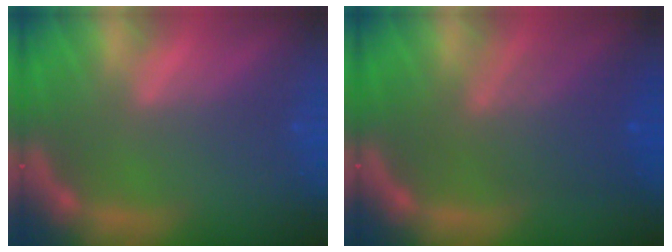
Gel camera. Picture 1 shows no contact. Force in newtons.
{"total": 6.0}